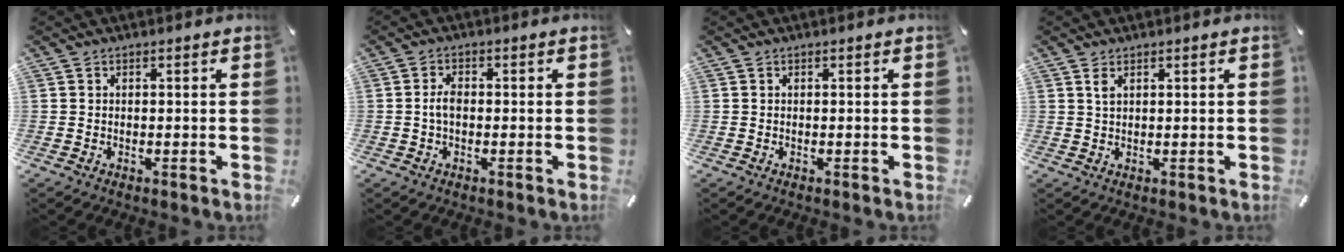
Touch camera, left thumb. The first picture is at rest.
{"total": 2.7, "force": [-0.4, 1.4, 2.3], "torque": [-0.052, 0.002, -0.009]}
{"total": 0.0}
{"total": 1.6, "force": [0.8, 0.5, 1.3], "torque": [-0.028, 0.000, 0.015]}